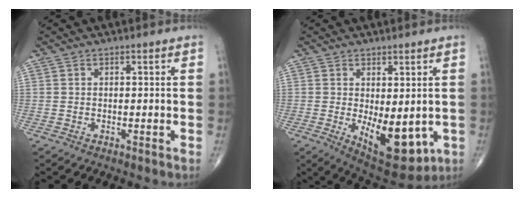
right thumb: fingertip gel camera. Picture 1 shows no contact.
{"total": 11.8, "force": [-2.0, 5.6, 10.2], "torque": [-0.122, -0.020, -0.007]}